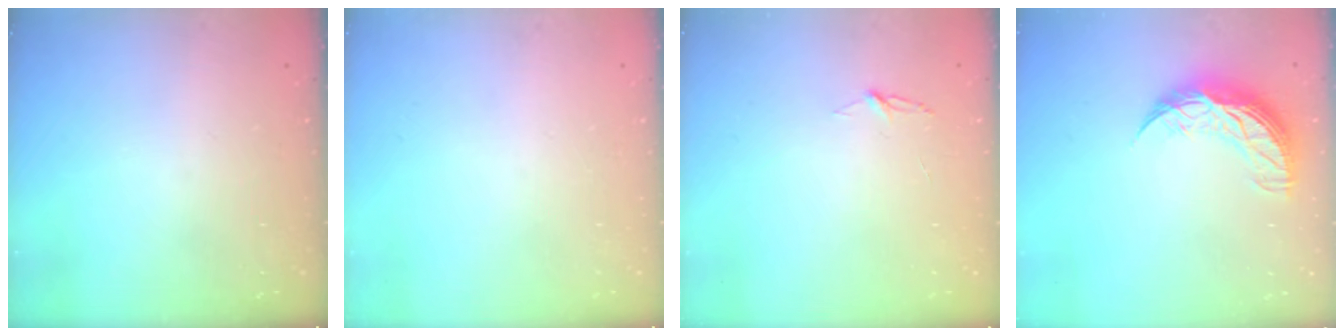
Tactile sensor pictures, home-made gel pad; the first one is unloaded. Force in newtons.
{"total": 0.0}
{"total": 3.8, "press": 3.8, "slide": 0.4}
{"total": 11.5, "press": 11.5, "slide": 0.9}